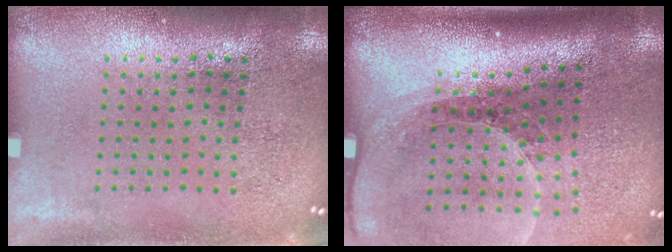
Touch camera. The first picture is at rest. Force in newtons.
{"total": 1.9, "press": 1.6, "slide": 1.0}